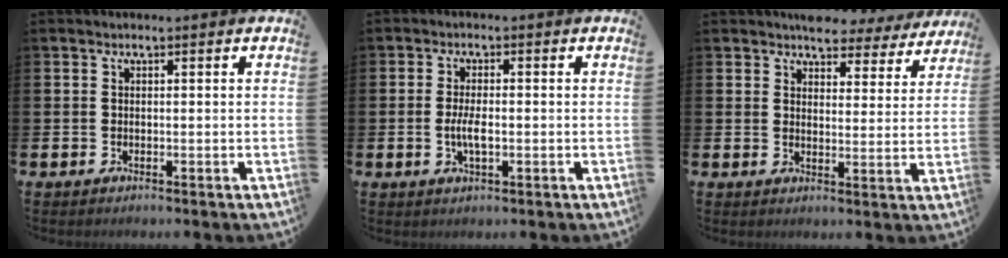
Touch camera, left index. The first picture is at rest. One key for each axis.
{"total": 3.3, "fx": -0.4, "fy": 1.2, "fz": 3.0, "tx": -0.059, "ty": -0.002, "tz": -0.011}
{"total": 5.0, "fx": 4.6, "fy": 2.0, "fz": 0.6, "tx": -0.016, "ty": -0.027, "tz": 0.080}